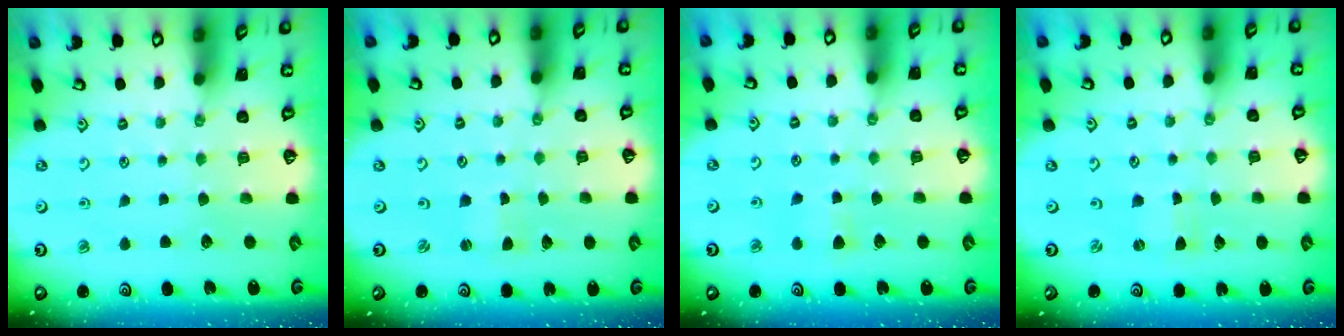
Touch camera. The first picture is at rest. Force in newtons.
{"total": 1.0, "press": 1.0, "slide": 0.2}
{"total": 4.0, "press": 3.9, "slide": 0.4}
{"total": 0.0}